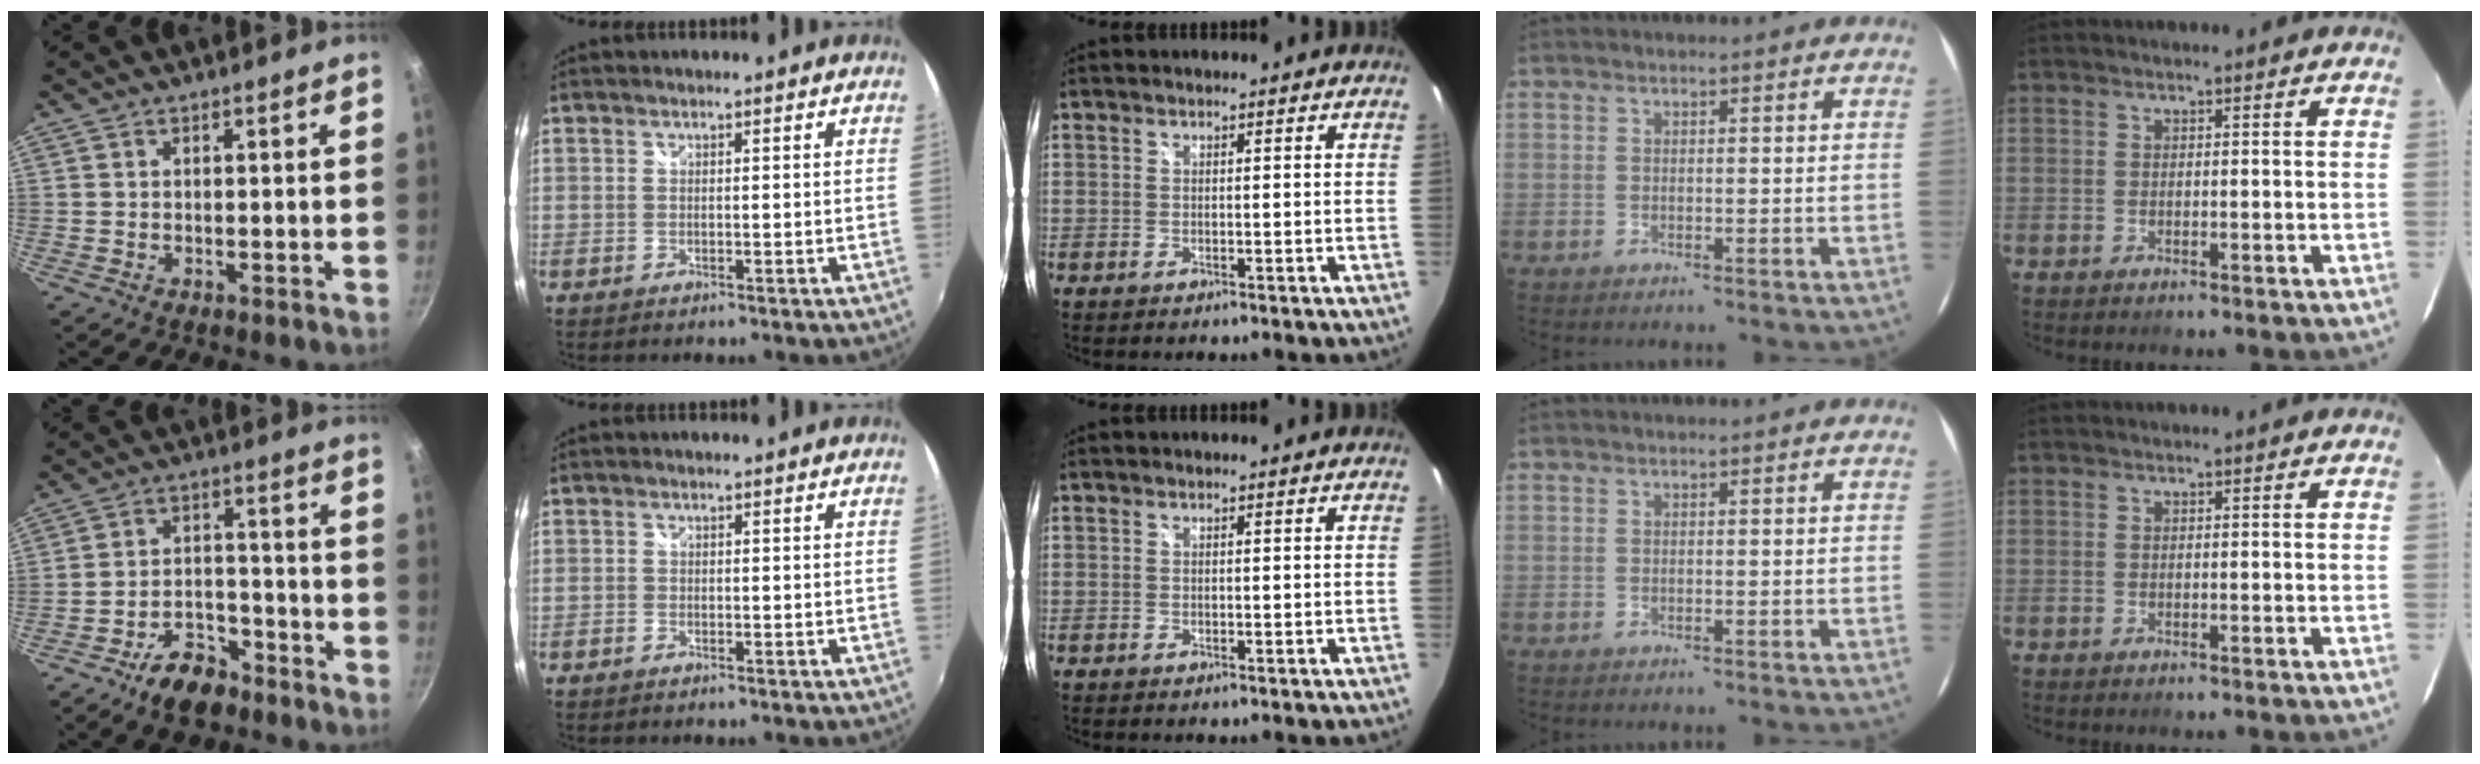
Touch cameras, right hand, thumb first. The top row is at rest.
{"thumb": {"total": 9.5, "force": [-6.6, 5.0, 4.7], "torque": [-0.058, 0.051, -0.108]}, "index": {"total": 0.9, "force": [-0.7, 0.5, 0.1], "torque": [-0.006, -0.001, -0.015]}}